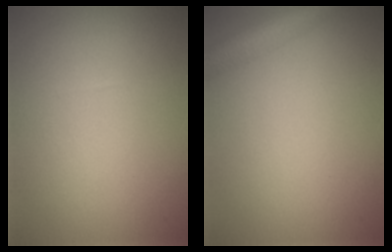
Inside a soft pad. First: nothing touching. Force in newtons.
{"total": 3.0, "press": 3.0, "slide": 0.2}